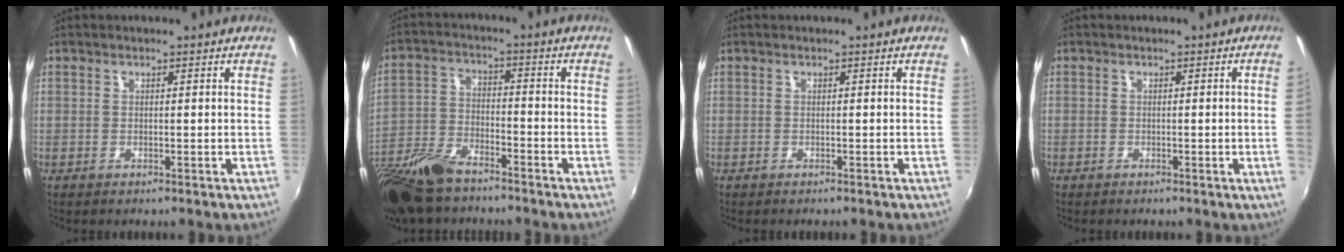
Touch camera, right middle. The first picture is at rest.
{"total": 15.6, "force": [-12.0, 5.6, 8.4], "torque": [-0.197, -0.028, -0.234]}
{"total": 0.0}
{"total": 1.8, "force": [-0.2, -1.1, 1.4], "torque": [-0.018, -0.012, 0.000]}